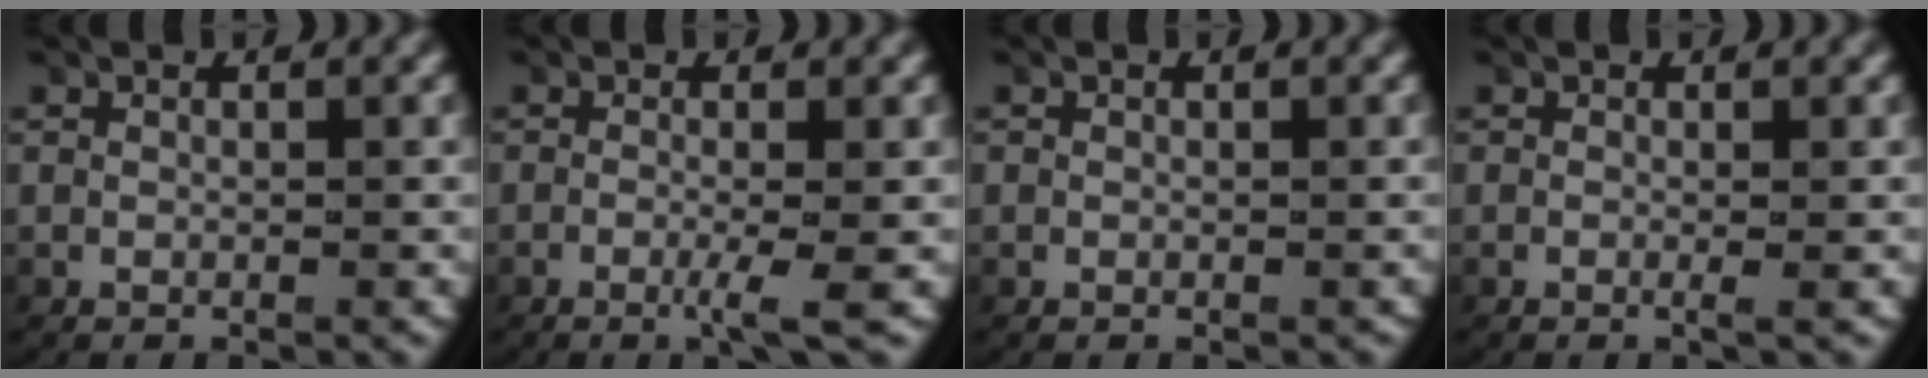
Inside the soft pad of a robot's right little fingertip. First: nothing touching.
{"total": 2.3, "force": [-0.8, 0.1, 2.1], "torque": [-0.036, -0.004, -0.020]}
{"total": 0.5, "force": [-0.4, 0.3, 0.0], "torque": [-0.001, -0.004, -0.003]}
{"total": 0.6, "force": [0.0, -0.1, 0.6], "torque": [-0.010, -0.002, -0.005]}